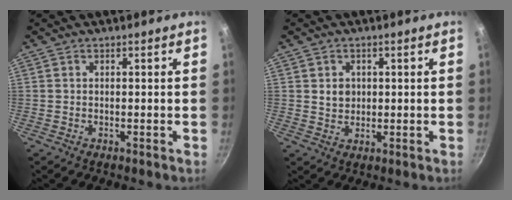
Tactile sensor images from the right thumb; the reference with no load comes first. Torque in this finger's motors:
{"motor_torque": [-0.47, 0.83, 0.64, -0.13, 0.00]}